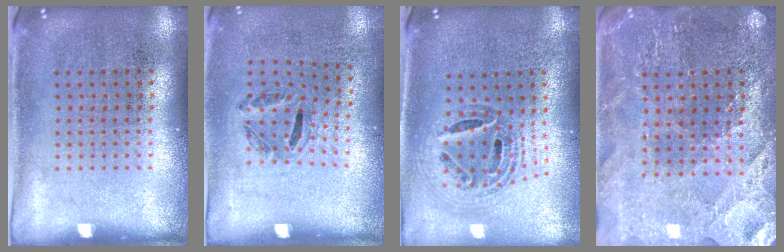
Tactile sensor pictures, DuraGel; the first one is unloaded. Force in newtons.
{"total": 1.2, "press": 0.6, "slide": 1.0}
{"total": 1.2, "press": 1.1, "slide": 0.4}
{"total": 2.6, "press": 2.6, "slide": 0.4}